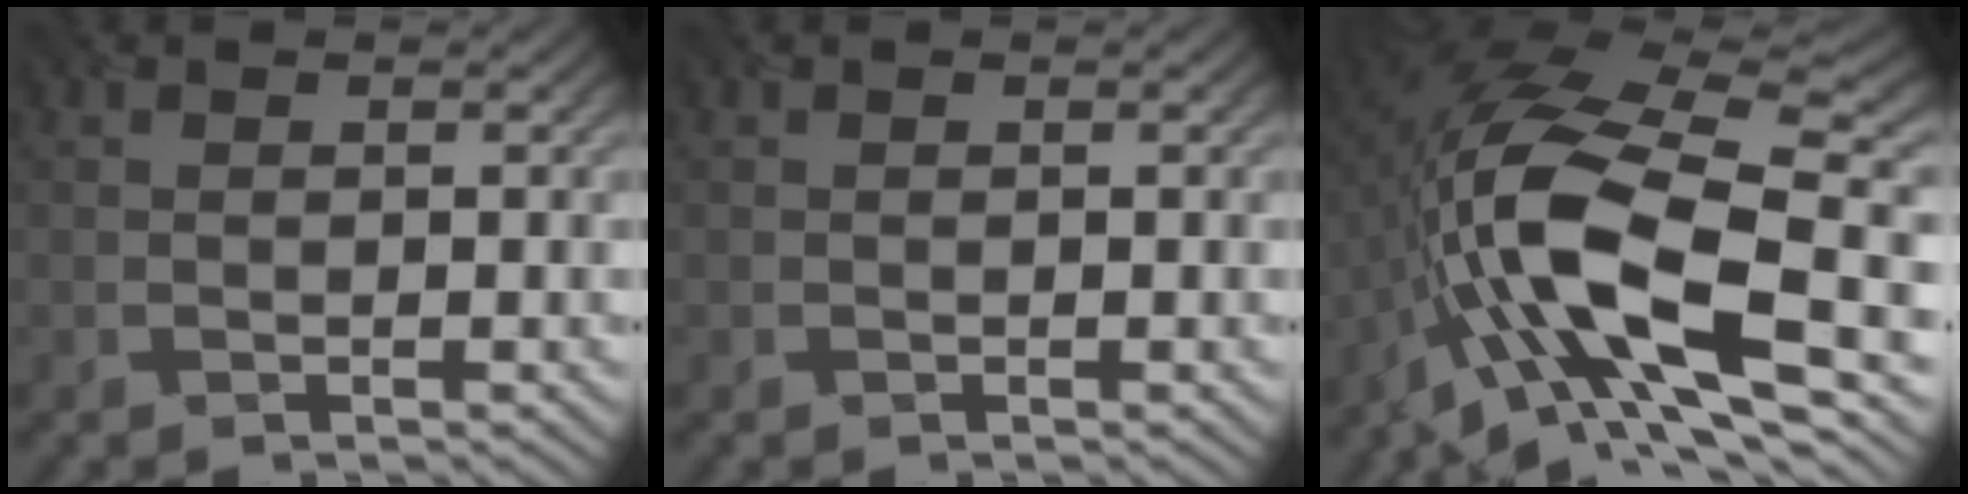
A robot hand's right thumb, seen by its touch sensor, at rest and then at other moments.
{"total": 0.0}
{"total": 16.8, "force": [-4.3, 6.6, 14.8], "torque": [-0.288, 0.001, -0.086]}